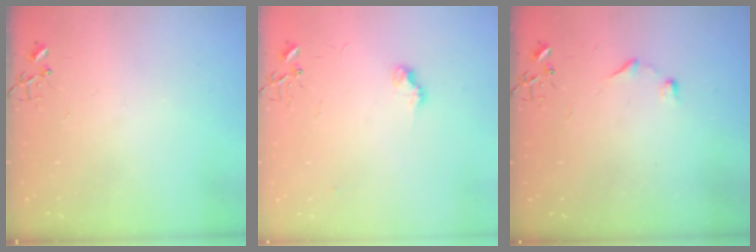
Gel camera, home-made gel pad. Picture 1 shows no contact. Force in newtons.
{"total": 7.1, "press": 7.1, "slide": 0.5}
{"total": 6.7, "press": 6.7, "slide": 0.7}